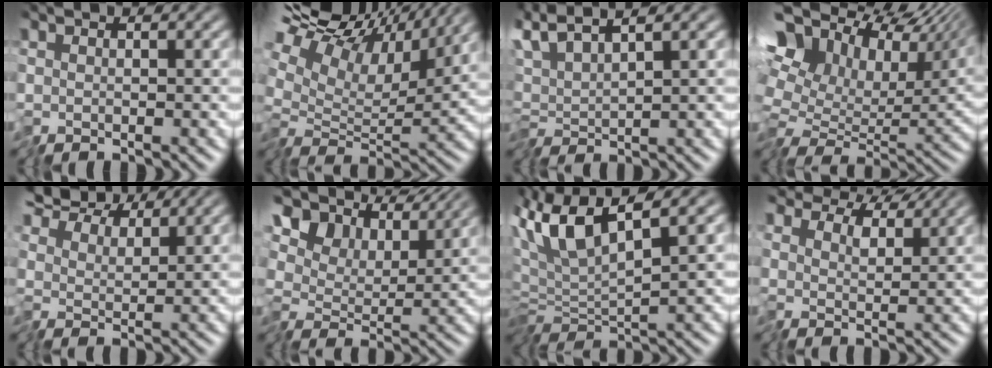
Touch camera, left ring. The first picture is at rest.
{"total": 13.6, "force": [7.6, 7.5, 8.4], "torque": [-0.183, 0.042, 0.116]}
{"total": 3.7, "force": [2.1, 0.3, 3.0], "torque": [-0.062, 0.016, 0.029]}
{"total": 15.2, "force": [6.1, 10.0, 9.7], "torque": [-0.199, 0.039, 0.114]}
{"total": 8.3, "force": [7.0, 3.2, 3.2], "torque": [-0.087, 0.016, 0.103]}
{"total": 8.7, "force": [5.7, 4.7, 4.8], "torque": [-0.107, 0.018, 0.083]}
{"total": 6.0, "force": [1.8, 1.8, 5.4], "torque": [-0.119, 0.012, 0.029]}
{"total": 7.9, "force": [6.5, 3.2, 2.9], "torque": [-0.080, 0.008, 0.098]}